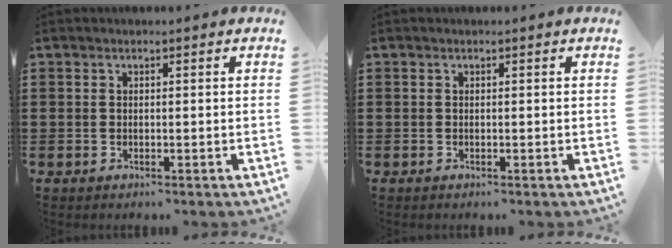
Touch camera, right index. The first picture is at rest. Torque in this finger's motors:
{"motor_torque": [0.33, 0.37, 0.06, -0.01]}